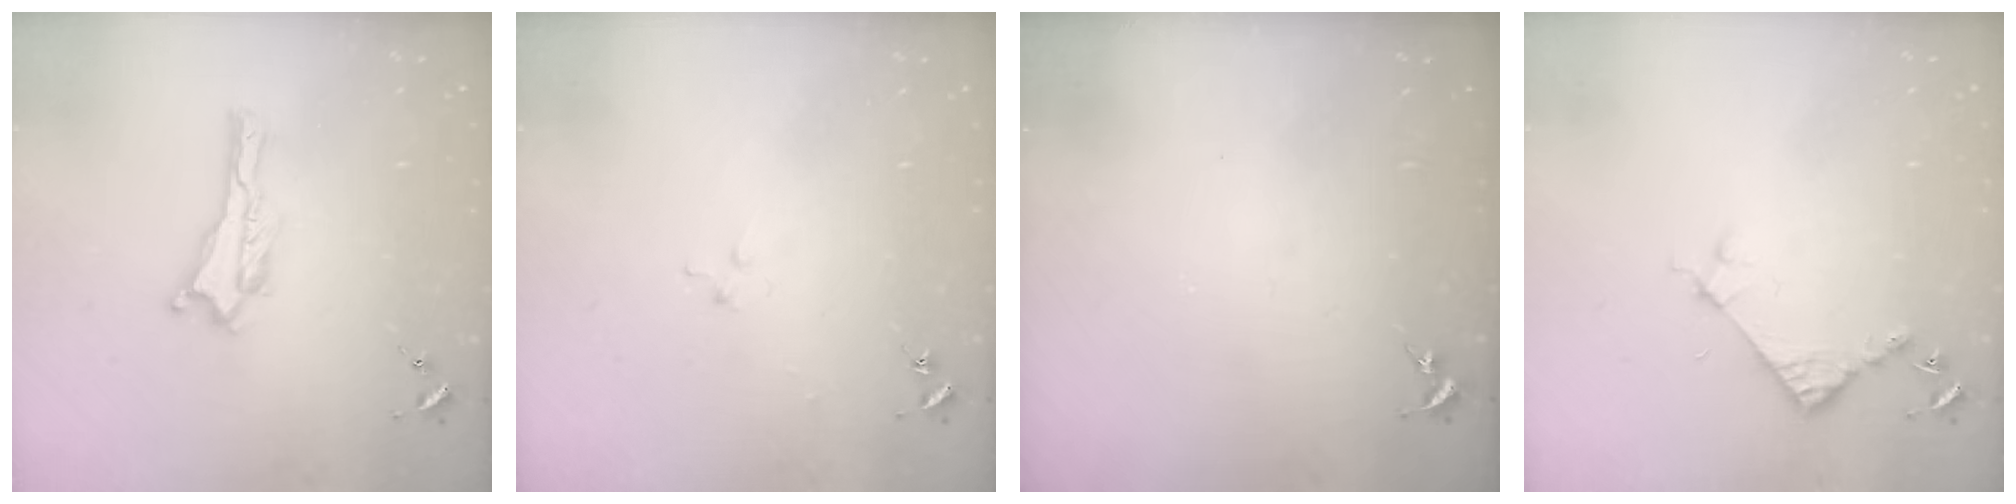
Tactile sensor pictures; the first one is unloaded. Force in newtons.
{"total": 2.5, "press": 2.5, "slide": 0.3}
{"total": 0.0}
{"total": 4.5, "press": 4.5, "slide": 0.4}